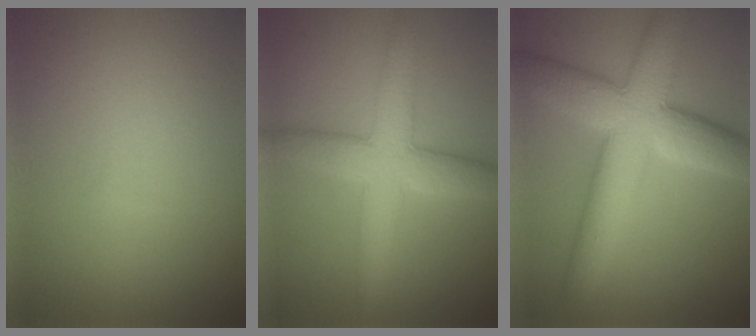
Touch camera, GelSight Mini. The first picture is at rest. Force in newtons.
{"total": 6.3, "press": 6.3, "slide": 0.4}
{"total": 9.7, "press": 9.7, "slide": 0.6}